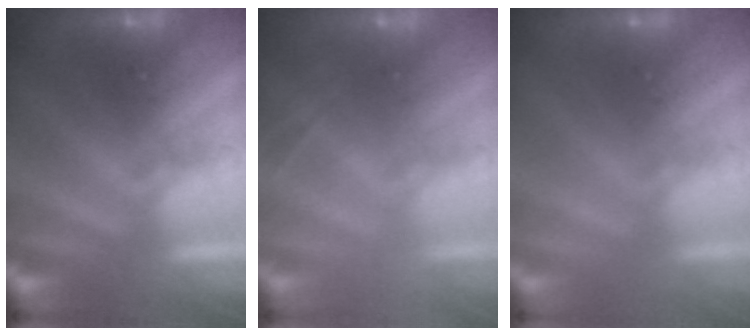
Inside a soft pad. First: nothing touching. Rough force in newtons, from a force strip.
{"total": 2.0}
{"total": 3.3}